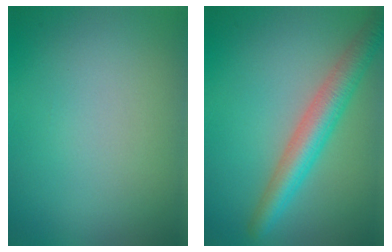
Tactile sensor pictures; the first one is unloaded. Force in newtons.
{"total": 4.9, "press": 4.9, "slide": 0.3}